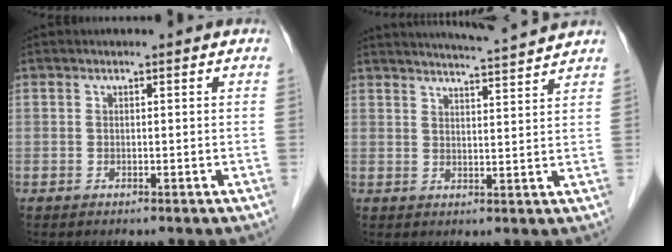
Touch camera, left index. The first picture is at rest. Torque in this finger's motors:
{"motor_torque": [0.39, -0.48, 0.38, 0.09]}